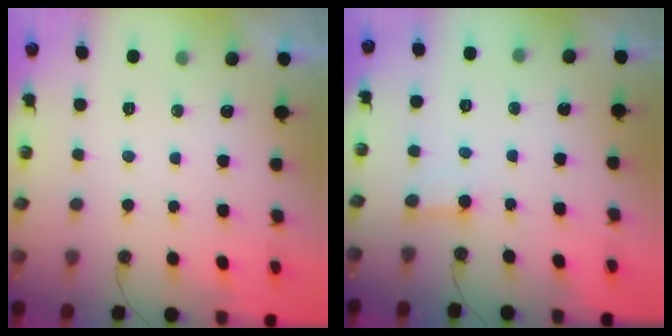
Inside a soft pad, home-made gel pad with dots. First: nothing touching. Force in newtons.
{"total": 2.3, "press": 2.3, "slide": 0.2}